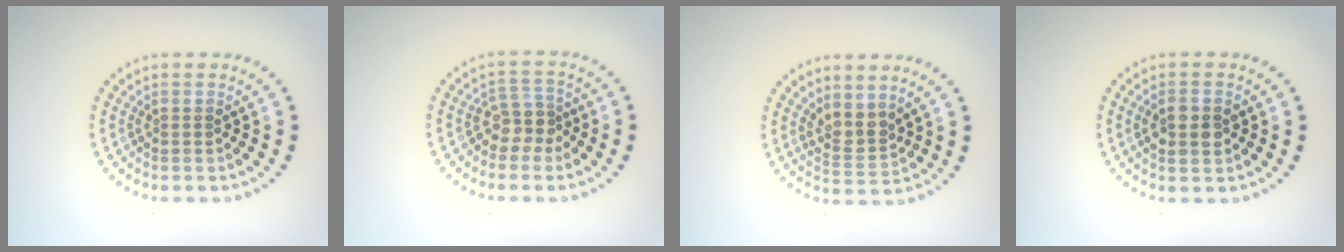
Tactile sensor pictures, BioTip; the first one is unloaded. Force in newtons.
{"total": 2.5, "press": 2.0, "slide": 1.4}
{"total": 2.6, "press": 2.0, "slide": 1.6}
{"total": 2.3, "press": 2.3, "slide": 0.1}